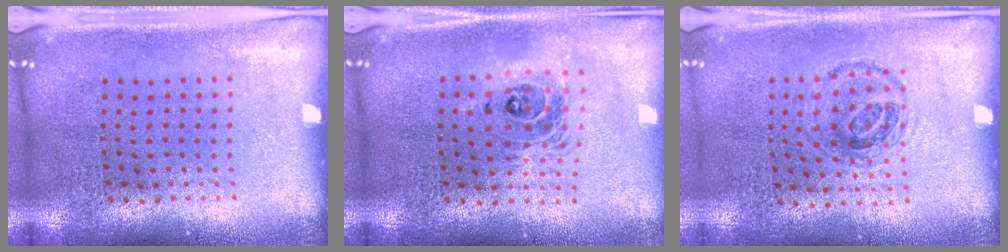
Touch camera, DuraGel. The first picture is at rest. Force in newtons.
{"total": 1.7, "press": 1.4, "slide": 1.0}
{"total": 1.0, "press": 0.8, "slide": 0.5}